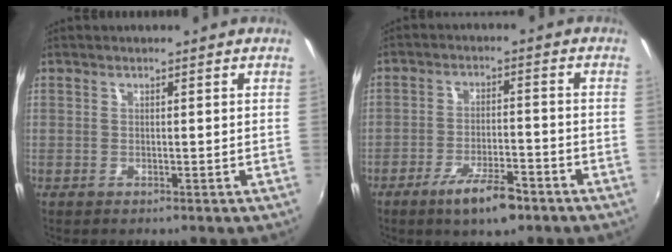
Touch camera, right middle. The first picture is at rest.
{"total": 8.5, "force": [-5.5, 2.3, 6.0], "torque": [-0.122, -0.006, -0.089]}